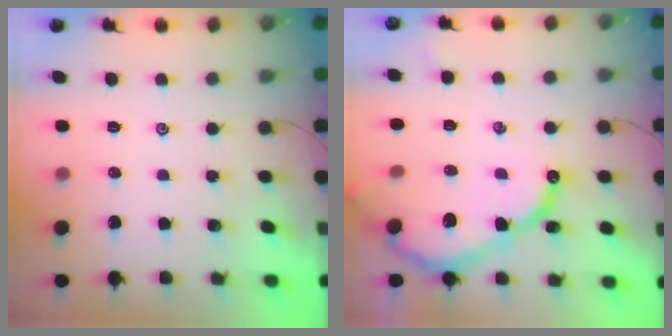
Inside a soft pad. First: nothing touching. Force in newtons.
{"total": 11.7, "press": 11.6, "slide": 1.2}